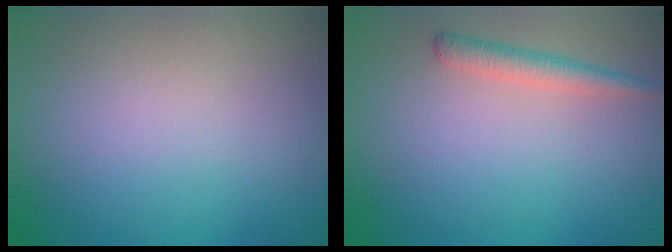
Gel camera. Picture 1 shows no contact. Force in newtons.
{"total": 1.9, "press": 1.9, "slide": 0.1}